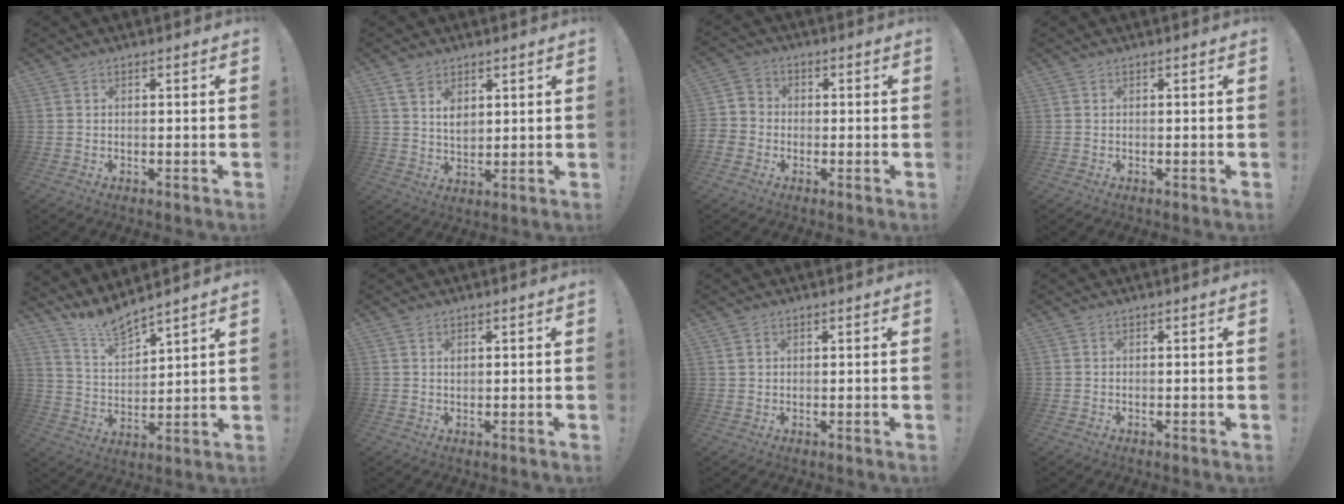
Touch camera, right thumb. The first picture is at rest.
{"total": 5.7, "force": [3.4, 3.8, 2.6], "torque": [-0.036, -0.018, 0.061]}
{"total": 4.5, "force": [-2.0, 3.9, 1.0], "torque": [-0.024, 0.019, -0.036]}
{"total": 0.0}
{"total": 8.6, "force": [8.1, 0.8, 2.7], "torque": [-0.060, -0.060, 0.150]}
{"total": 0.8, "force": [0.5, 0.5, 0.4], "torque": [-0.005, -0.002, 0.009]}
{"total": 1.2, "force": [0.8, 0.8, 0.5], "torque": [-0.009, 0.001, 0.015]}
{"total": 0.0}